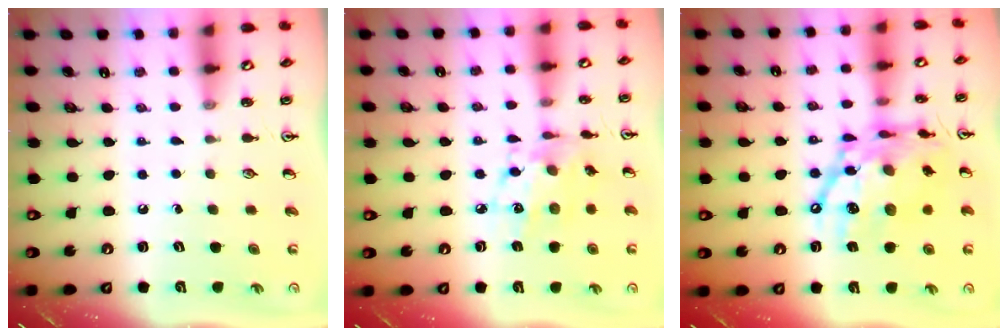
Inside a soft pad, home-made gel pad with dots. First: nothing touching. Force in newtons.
{"total": 11.0, "press": 11.0, "slide": 0.6}
{"total": 20.1, "press": 20.1, "slide": 1.7}